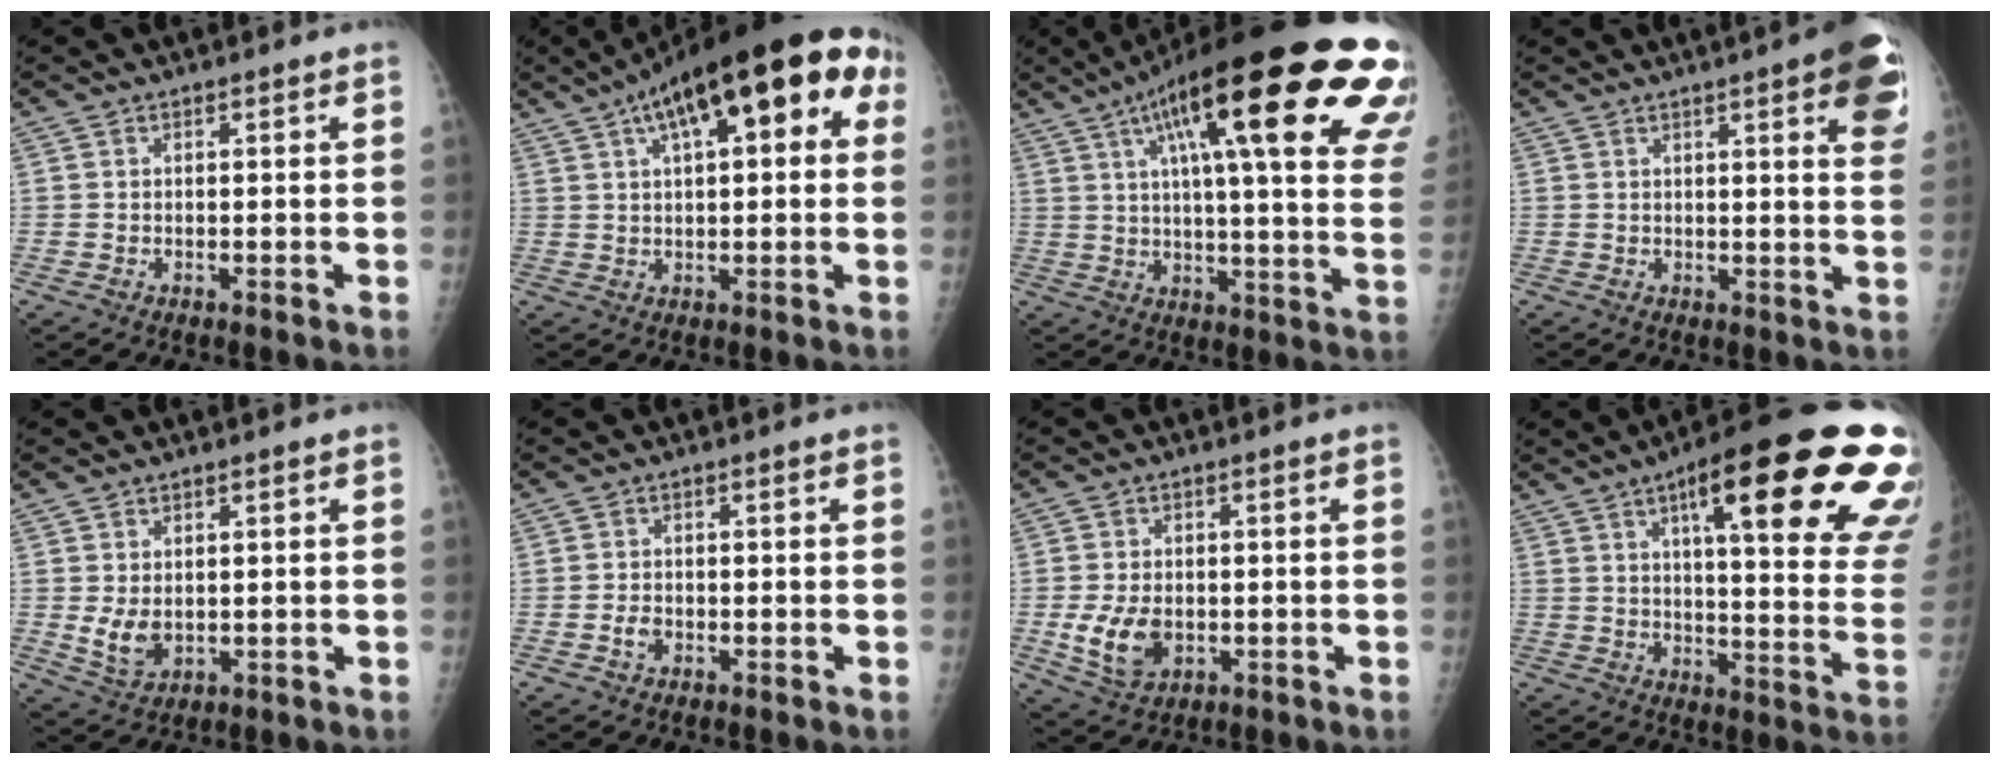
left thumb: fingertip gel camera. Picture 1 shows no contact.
{"total": 22.3, "force": [8.5, 8.5, 18.8], "torque": [-0.267, 0.042, 0.119]}
{"total": 34.2, "force": [16.9, 7.4, 28.8], "torque": [-0.311, 0.009, 0.235]}
{"total": 11.8, "force": [5.6, 2.2, 10.1], "torque": [-0.100, -0.016, 0.060]}
{"total": 4.6, "force": [0.4, 3.2, 3.2], "torque": [-0.048, -0.013, 0.021]}
{"total": 1.9, "force": [-0.7, 1.3, 1.1], "torque": [-0.018, 0.003, -0.014]}
{"total": 7.8, "force": [-1.2, 5.3, 5.5], "torque": [-0.094, -0.005, -0.012]}
{"total": 29.9, "force": [14.8, 7.0, 25.0], "torque": [-0.264, -0.026, 0.203]}